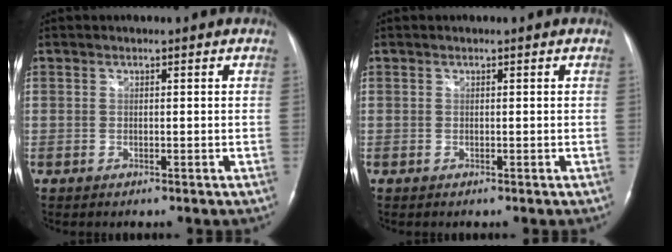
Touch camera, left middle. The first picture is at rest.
{"total": 0.0}